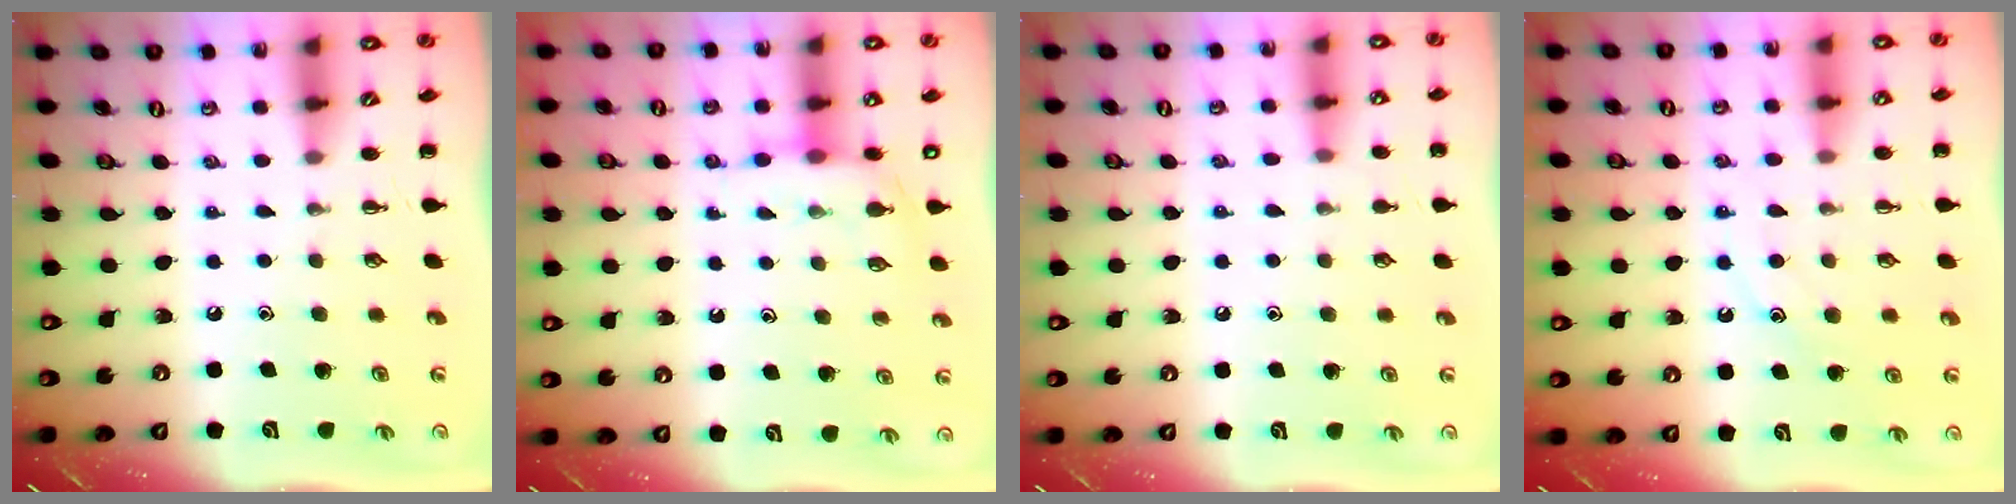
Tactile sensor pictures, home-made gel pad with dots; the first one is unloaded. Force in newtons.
{"total": 8.0, "press": 7.9, "slide": 1.4}
{"total": 5.6, "press": 5.3, "slide": 1.9}
{"total": 11.2, "press": 11.2, "slide": 1.1}